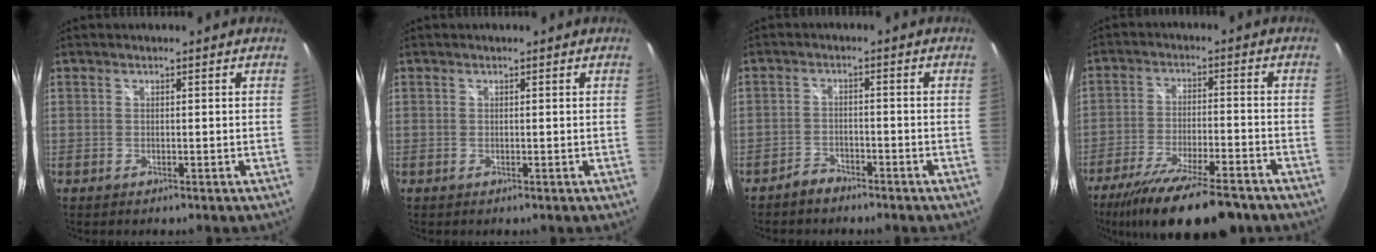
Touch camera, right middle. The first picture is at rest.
{"total": 0.0}
{"total": 3.0, "force": [-2.7, 1.1, 0.6], "torque": [-0.022, 0.006, -0.047]}
{"total": 18.3, "force": [-14.3, 3.8, 10.7], "torque": [-0.208, -0.041, -0.224]}